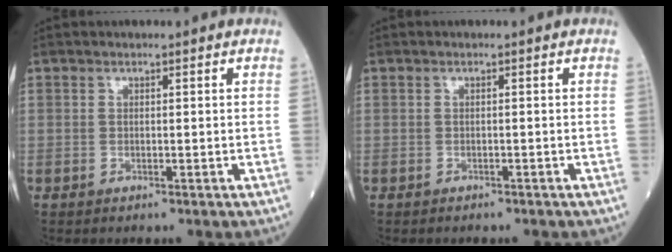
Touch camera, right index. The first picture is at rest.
{"total": 1.9, "force": [-1.6, 0.7, 0.7], "torque": [-0.017, -0.002, -0.017]}